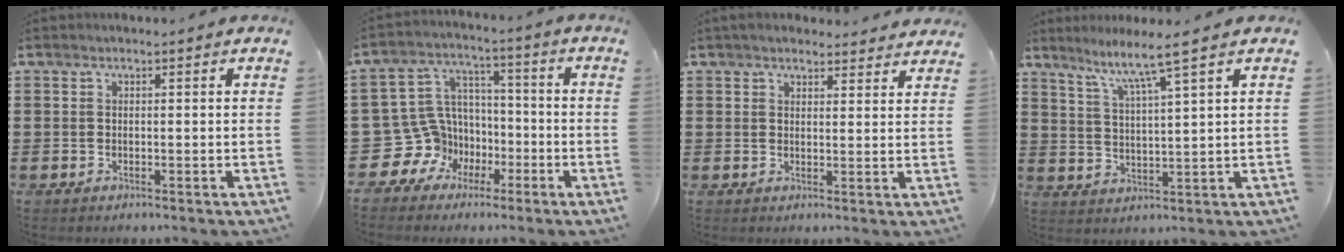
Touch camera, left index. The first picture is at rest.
{"total": 10.7, "force": [-4.4, 9.4, 2.6], "torque": [-0.113, 0.004, -0.079]}
{"total": 3.0, "force": [2.8, 0.7, 0.6], "torque": [-0.019, -0.003, 0.053]}
{"total": 5.2, "force": [3.8, -0.9, 3.4], "torque": [-0.083, -0.025, 0.059]}